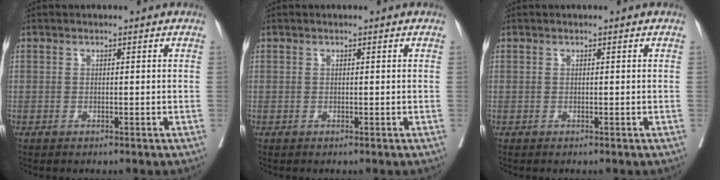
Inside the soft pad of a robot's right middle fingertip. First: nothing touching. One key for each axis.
{"total": 0.0}
{"total": 0.0}